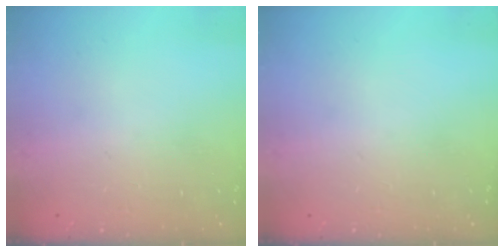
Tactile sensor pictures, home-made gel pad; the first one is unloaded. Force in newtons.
{"total": 0.0}